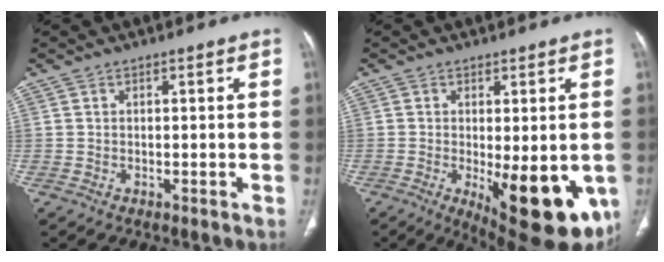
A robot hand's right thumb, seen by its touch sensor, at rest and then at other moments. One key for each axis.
{"total": 16.2, "fx": -4.2, "fy": 6.2, "fz": 14.4, "tx": -0.149, "ty": -0.020, "tz": -0.036}